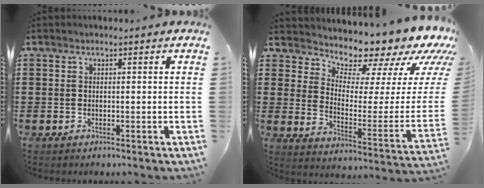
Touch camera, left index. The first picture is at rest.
{"total": 9.7, "force": [9.0, 2.3, 2.5], "torque": [-0.048, -0.099, 0.146]}